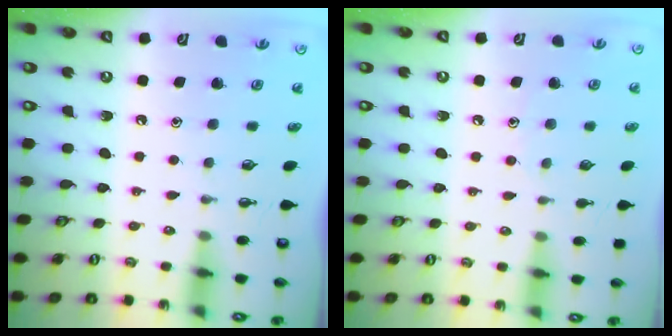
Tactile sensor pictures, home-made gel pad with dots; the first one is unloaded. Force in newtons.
{"total": 5.2, "press": 5.2, "slide": 0.6}